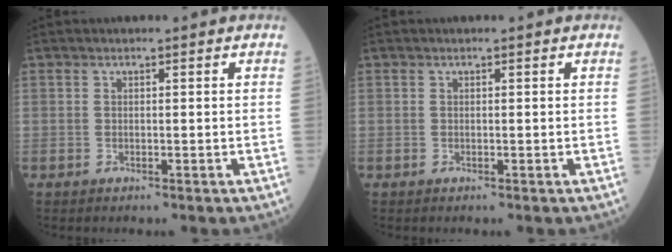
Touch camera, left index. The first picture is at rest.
{"total": 0.0}